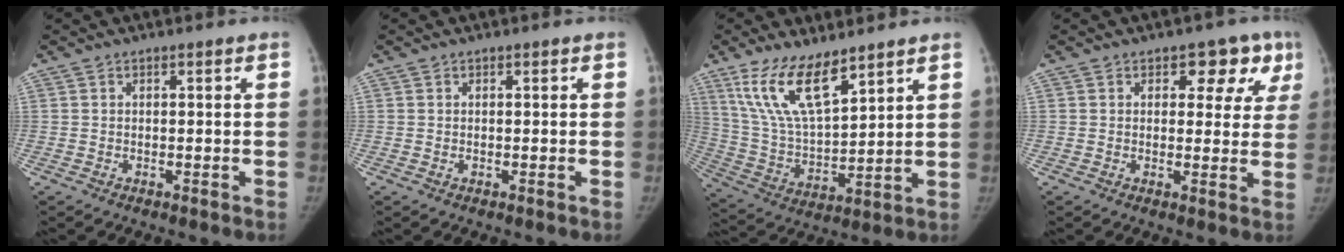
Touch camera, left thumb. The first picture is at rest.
{"total": 0.0}
{"total": 14.1, "force": [9.4, 4.8, 9.4], "torque": [-0.163, -0.046, 0.198]}
{"total": 7.7, "force": [3.6, 4.9, 4.7], "torque": [-0.003, -0.008, 0.037]}